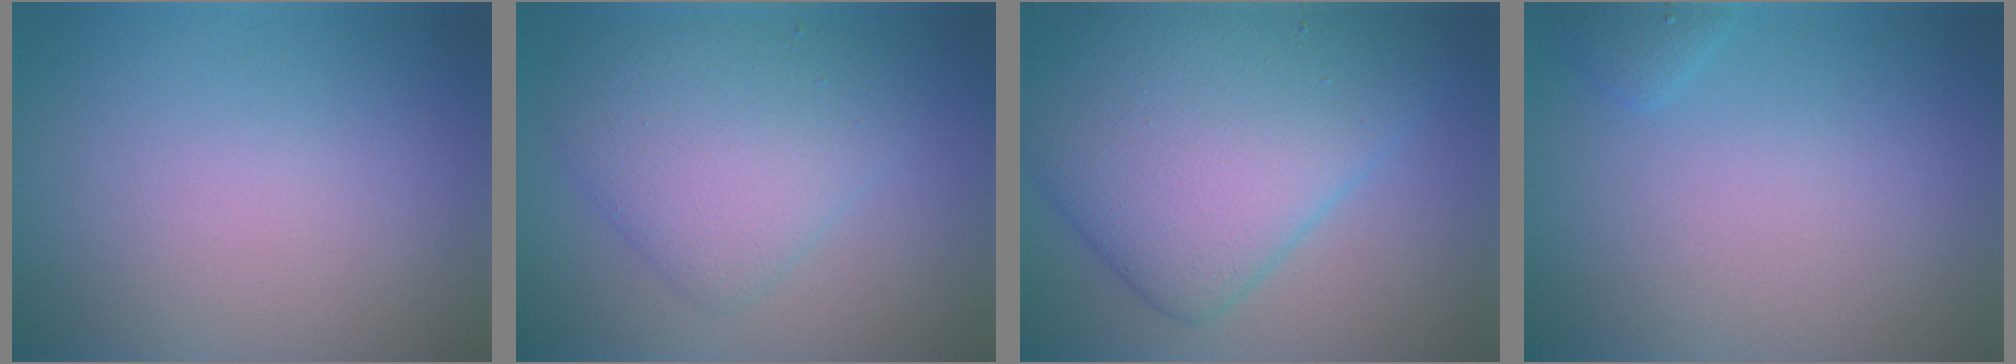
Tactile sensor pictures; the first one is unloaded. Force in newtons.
{"total": 5.6, "press": 5.6, "slide": 0.3}
{"total": 11.6, "press": 11.6, "slide": 0.3}
{"total": 0.9, "press": 0.9, "slide": 0.0}